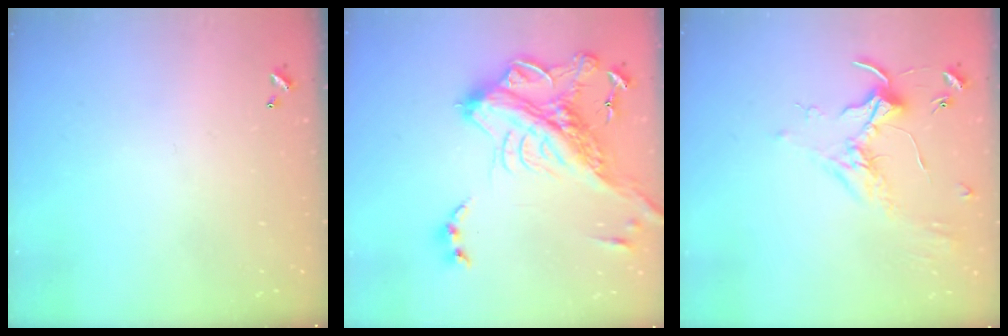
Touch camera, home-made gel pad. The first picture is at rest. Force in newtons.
{"total": 15.6, "press": 15.3, "slide": 2.8}
{"total": 1.8, "press": 1.8, "slide": 0.4}